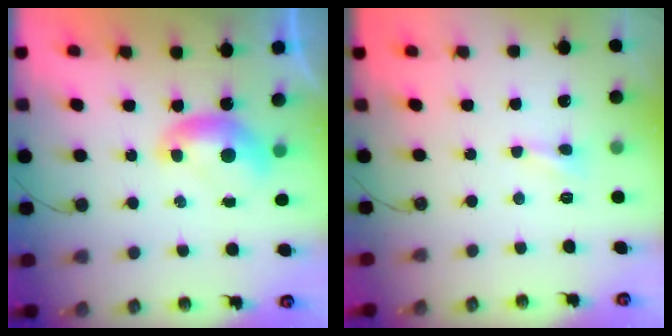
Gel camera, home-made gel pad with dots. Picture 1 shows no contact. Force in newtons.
{"total": 1.2, "press": 1.2, "slide": 0.5}